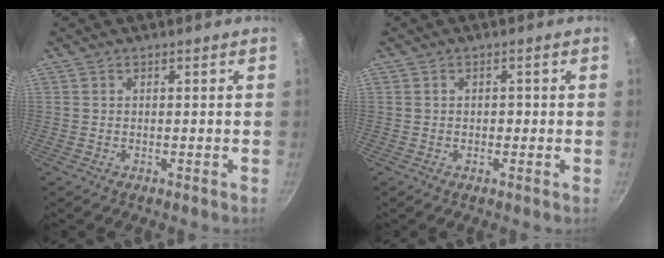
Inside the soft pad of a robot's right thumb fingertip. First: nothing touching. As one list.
[{"total": 1.2, "force": [-0.1, 1.0, 0.8], "torque": [-0.006, 0.005, -0.002]}]